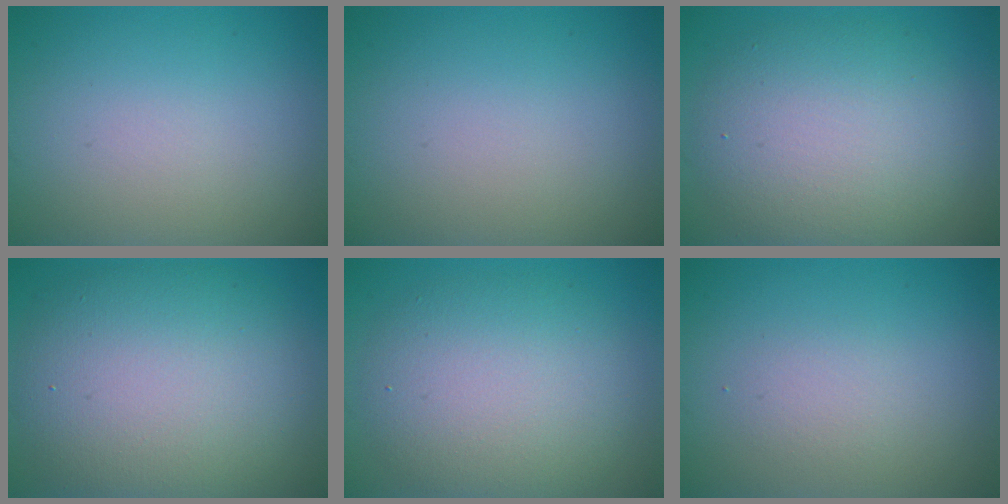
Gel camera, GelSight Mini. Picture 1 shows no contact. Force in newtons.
{"total": 1.6, "press": 1.6, "slide": 0.0}
{"total": 7.5, "press": 7.5, "slide": 0.6}
{"total": 10.9, "press": 10.8, "slide": 0.7}
{"total": 6.7, "press": 6.7, "slide": 0.5}
{"total": 1.3, "press": 1.3, "slide": 0.0}